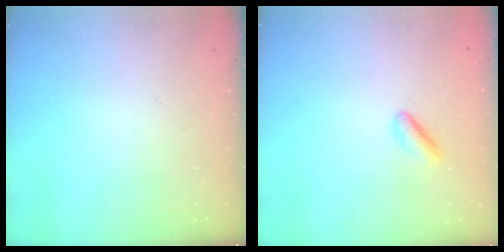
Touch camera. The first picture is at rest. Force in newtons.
{"total": 2.2, "press": 1.8, "slide": 1.2}